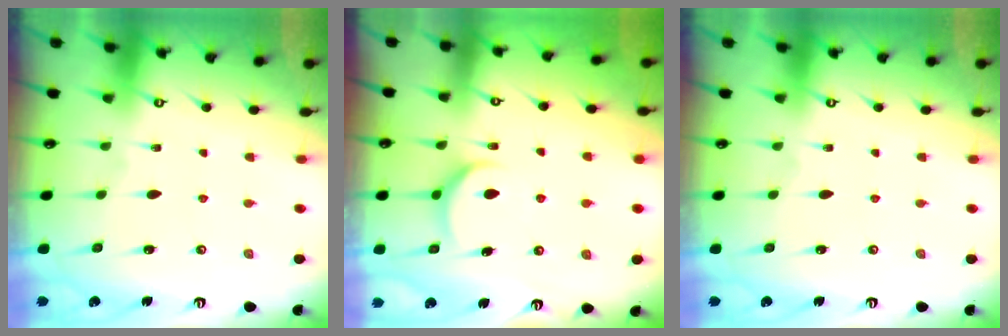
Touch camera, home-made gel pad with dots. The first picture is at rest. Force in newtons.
{"total": 5.7, "press": 5.7, "slide": 0.6}
{"total": 0.0}